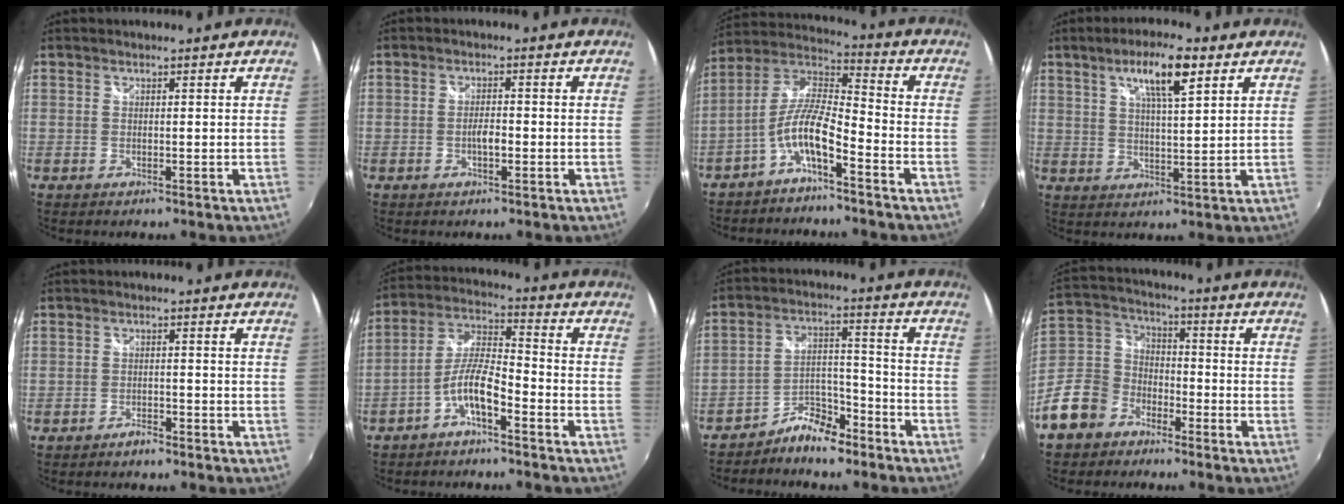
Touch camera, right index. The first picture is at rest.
{"total": 2.2, "force": [-0.9, 0.7, 1.9], "torque": [-0.035, 0.001, -0.017]}
{"total": 9.3, "force": [-5.2, 2.3, 7.4], "torque": [-0.164, 0.010, -0.099]}
{"total": 8.8, "force": [4.6, 1.6, 7.3], "torque": [-0.123, 0.009, 0.077]}
{"total": 2.1, "force": [-1.8, 0.6, 0.7], "torque": [-0.019, -0.001, -0.033]}
{"total": 7.5, "force": [-4.4, 1.9, 5.8], "torque": [-0.129, 0.015, -0.082]}
{"total": 7.6, "force": [-6.3, 2.8, 3.2], "torque": [-0.059, 0.025, -0.114]}
{"total": 14.4, "force": [-8.8, 10.2, 5.1], "torque": [-0.143, 0.034, -0.162]}